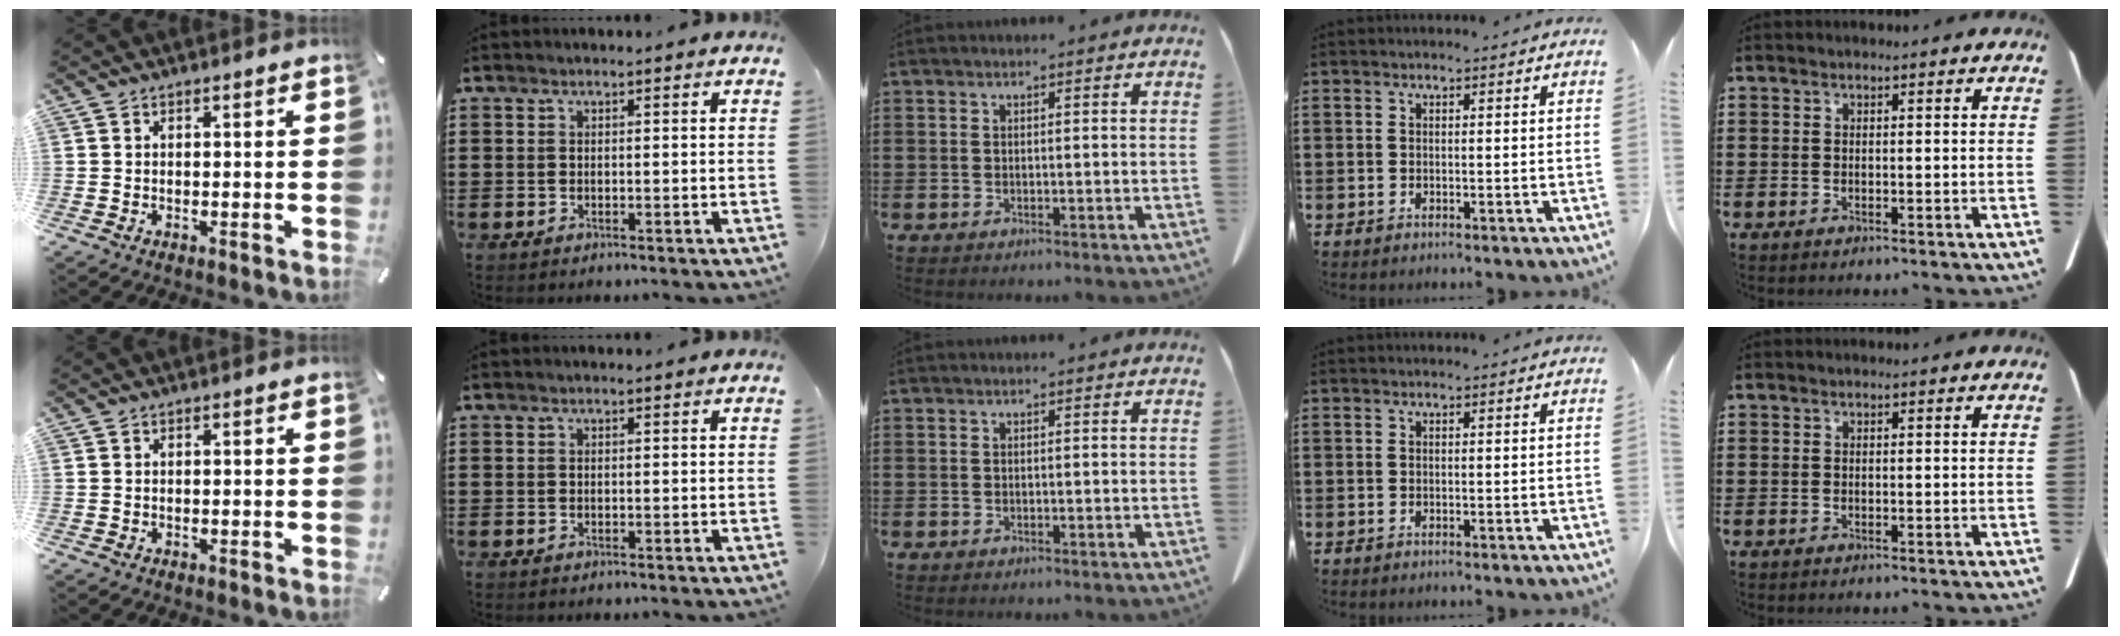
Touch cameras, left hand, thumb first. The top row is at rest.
{}